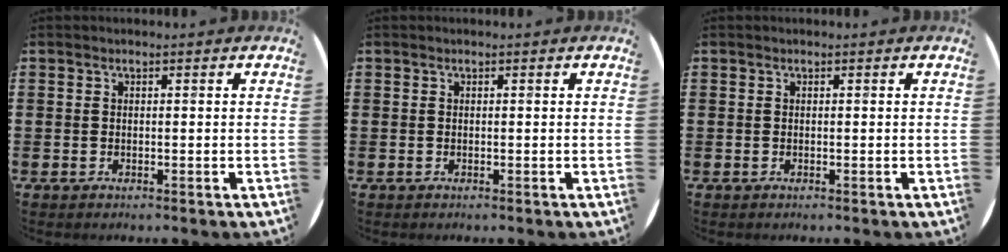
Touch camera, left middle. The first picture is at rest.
{"total": 0.0}
{"total": 0.0}